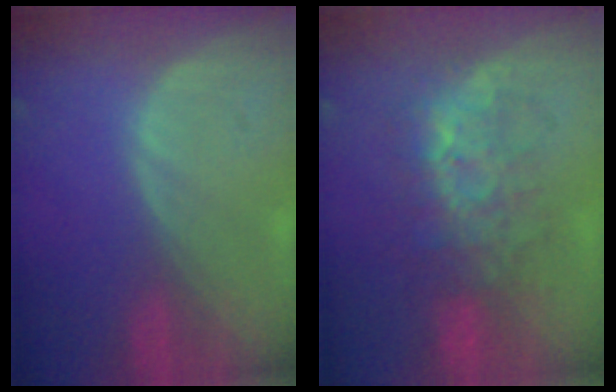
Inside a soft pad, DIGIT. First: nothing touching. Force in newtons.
{"total": 8.0, "press": 7.7, "slide": 2.0}